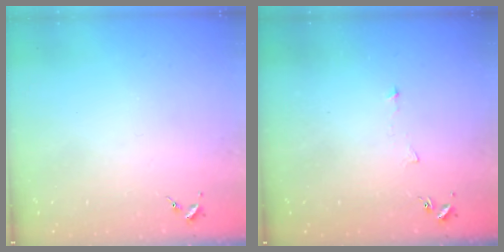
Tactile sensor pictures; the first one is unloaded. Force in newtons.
{"total": 3.4, "press": 3.4, "slide": 0.4}